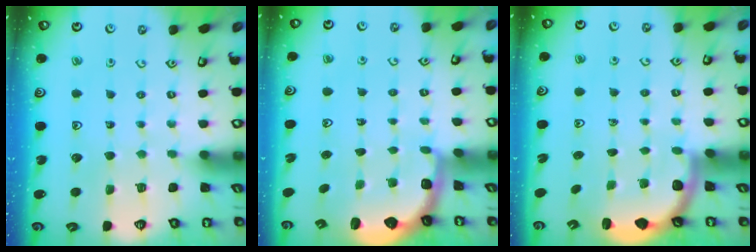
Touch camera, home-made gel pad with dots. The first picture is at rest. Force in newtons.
{"total": 2.6, "press": 2.0, "slide": 1.7}
{"total": 2.6, "press": 2.5, "slide": 0.6}